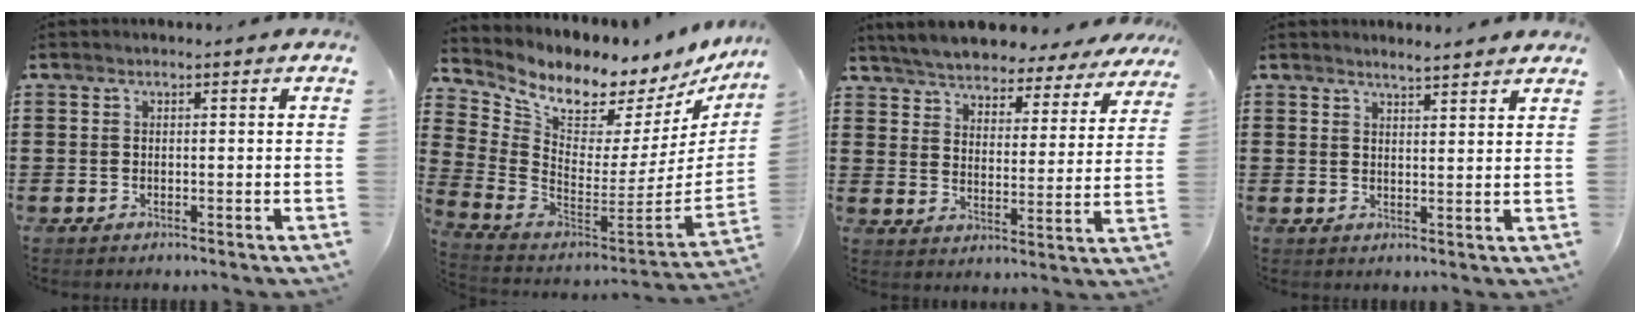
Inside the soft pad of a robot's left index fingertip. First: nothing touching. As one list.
[{"total": 5.9, "force": [5.3, 1.8, 1.9], "torque": [-0.071, -0.063, 0.086]}, {"total": 5.3, "force": [5.2, 0.2, 0.5], "torque": [-0.039, -0.040, 0.089]}, {"total": 2.4, "force": [2.4, -0.3, 0.3], "torque": [-0.012, -0.005, 0.046]}]